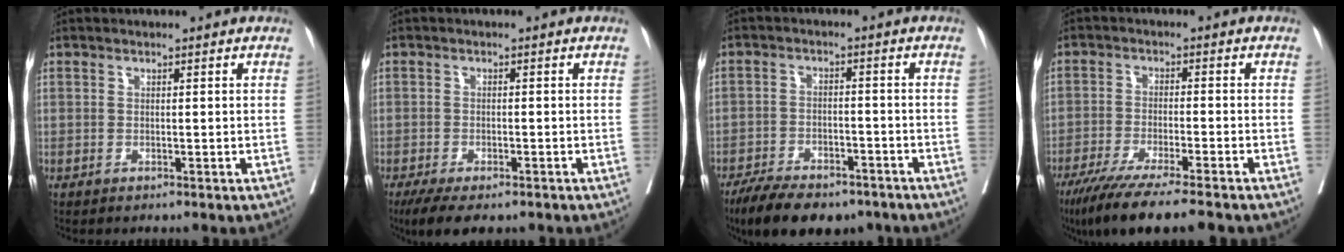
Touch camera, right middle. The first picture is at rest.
{"total": 6.7, "force": [-4.9, 2.3, 4.0], "torque": [-0.062, -0.013, -0.077]}
{"total": 13.2, "force": [-10.2, 5.3, 6.5], "torque": [-0.105, -0.002, -0.154]}
{"total": 13.0, "force": [-10.5, 0.5, 7.7], "torque": [-0.123, -0.037, -0.167]}